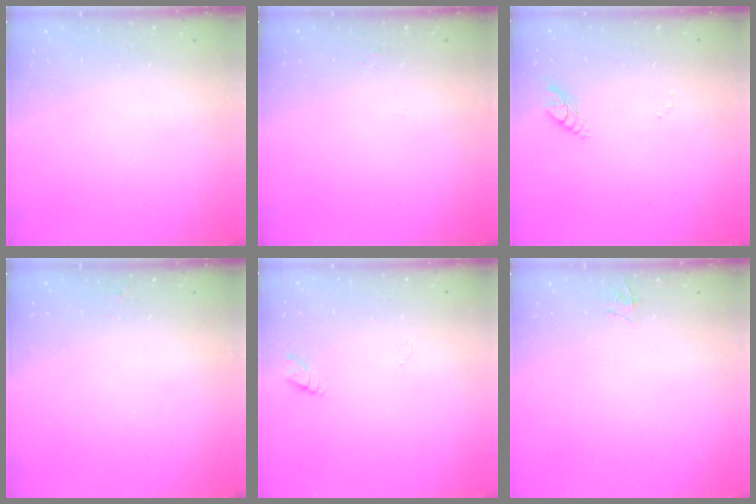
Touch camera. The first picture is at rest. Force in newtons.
{"total": 3.6, "press": 3.6, "slide": 0.3}
{"total": 5.3, "press": 5.3, "slide": 0.3}
{"total": 1.7, "press": 1.7, "slide": 0.1}
{"total": 6.2, "press": 6.2, "slide": 0.6}
{"total": 4.3, "press": 4.3, "slide": 0.3}